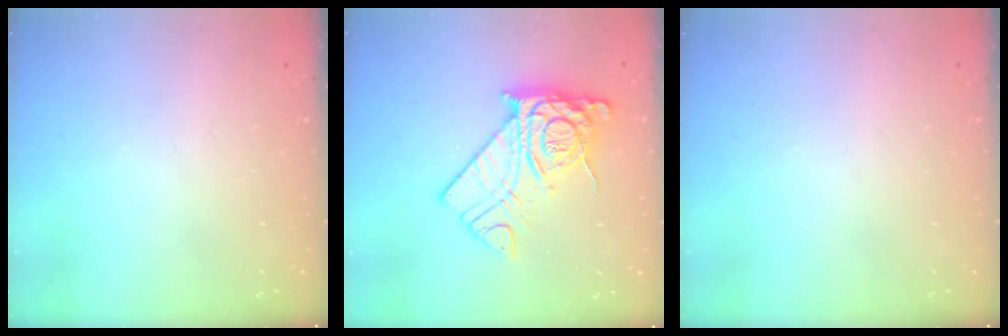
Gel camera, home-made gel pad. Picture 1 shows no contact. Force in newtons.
{"total": 14.9, "press": 14.8, "slide": 1.7}
{"total": 0.0}